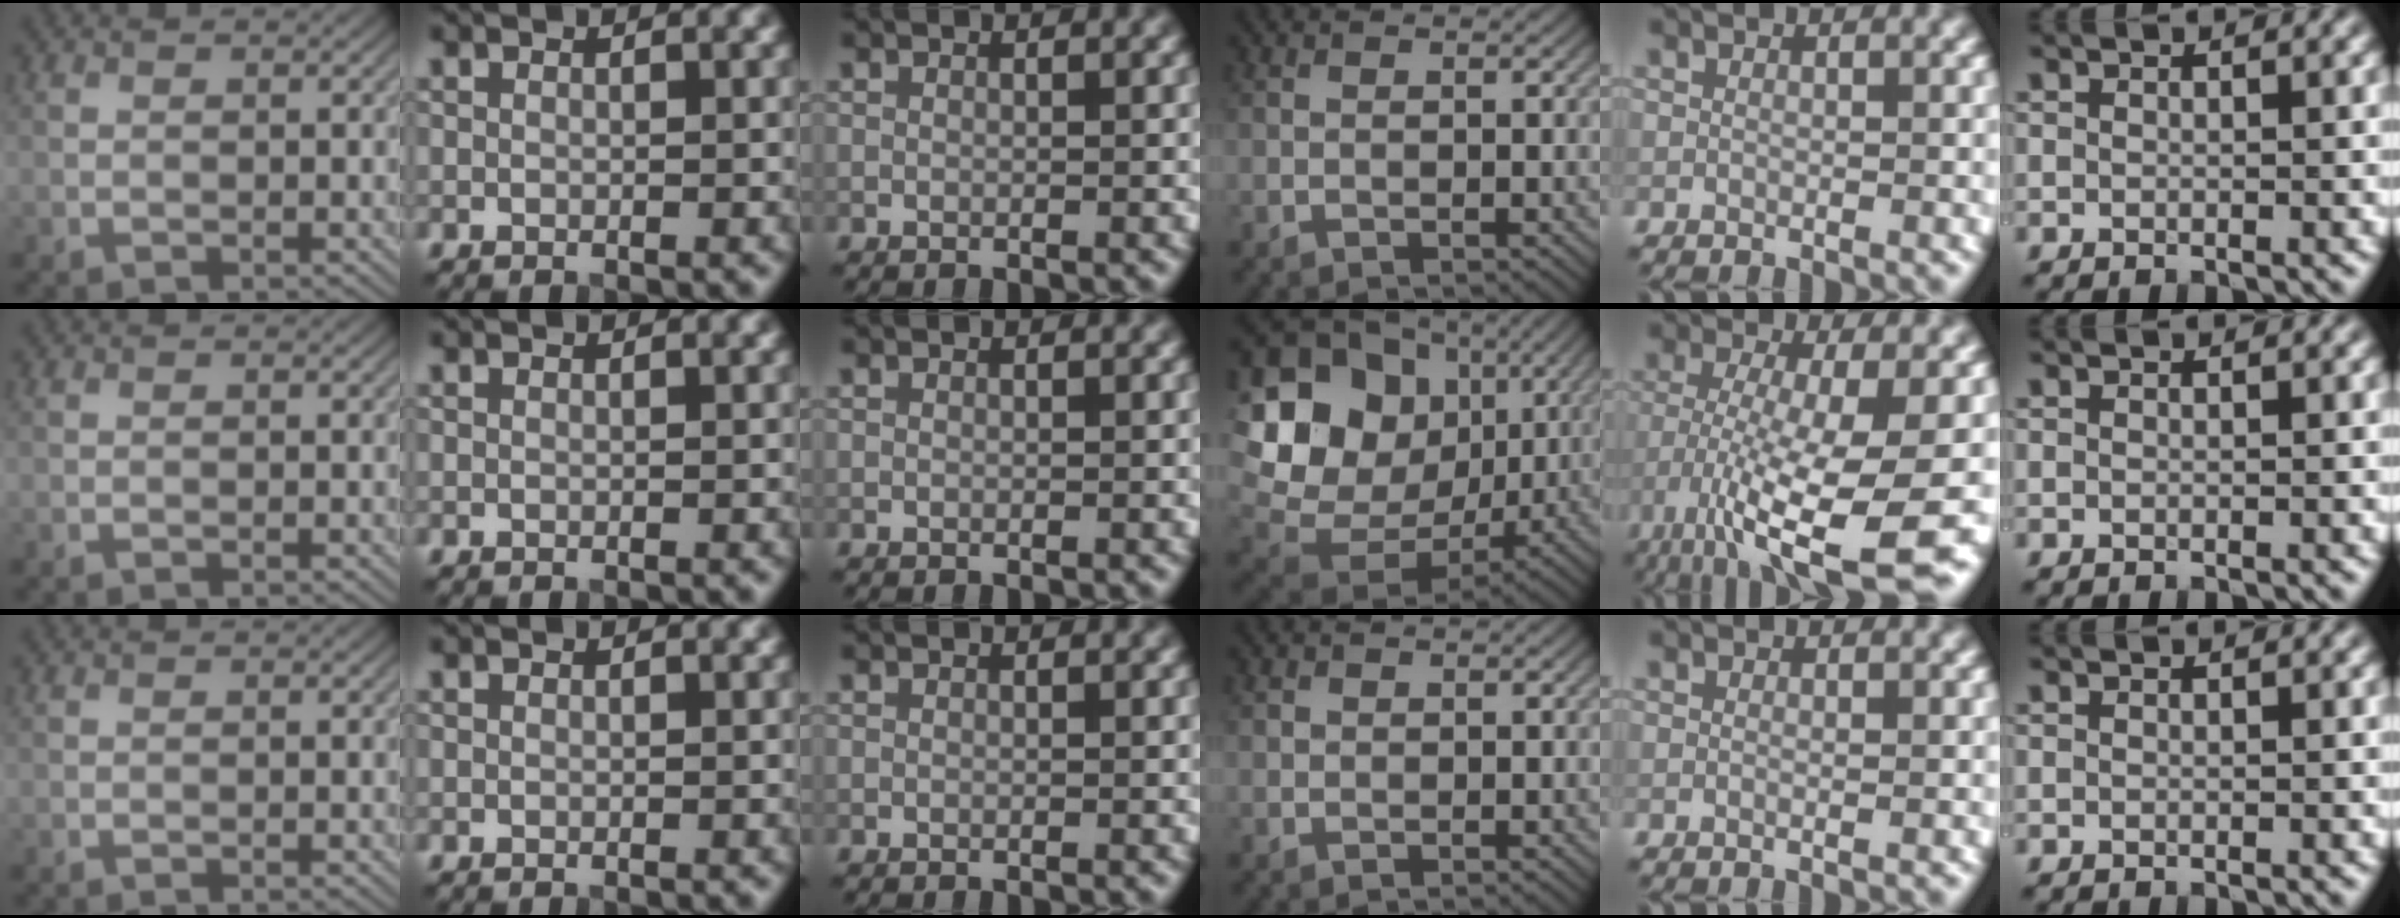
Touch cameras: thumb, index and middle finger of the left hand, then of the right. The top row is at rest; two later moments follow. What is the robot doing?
{"motion": "lift_and_place", "object": "coin"}